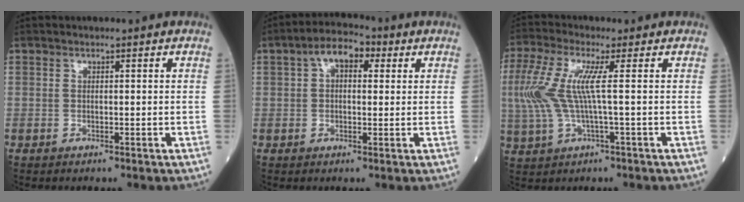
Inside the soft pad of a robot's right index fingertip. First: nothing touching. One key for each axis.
{"total": 6.0, "fx": 2.1, "fy": 3.1, "fz": 4.7, "tx": -0.080, "ty": 0.028, "tz": 0.030}
{"total": 8.3, "fx": 0.8, "fy": 0.9, "fz": 8.2, "tx": -0.207, "ty": 0.013, "tz": 0.014}